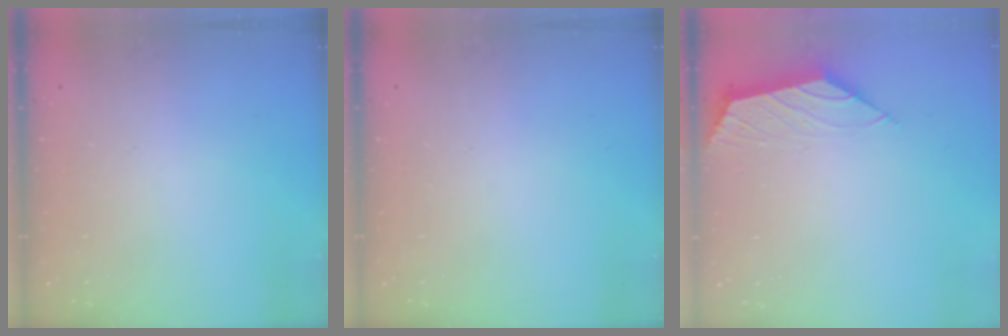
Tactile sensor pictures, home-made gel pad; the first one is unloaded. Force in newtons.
{"total": 0.0}
{"total": 1.6, "press": 1.5, "slide": 0.5}